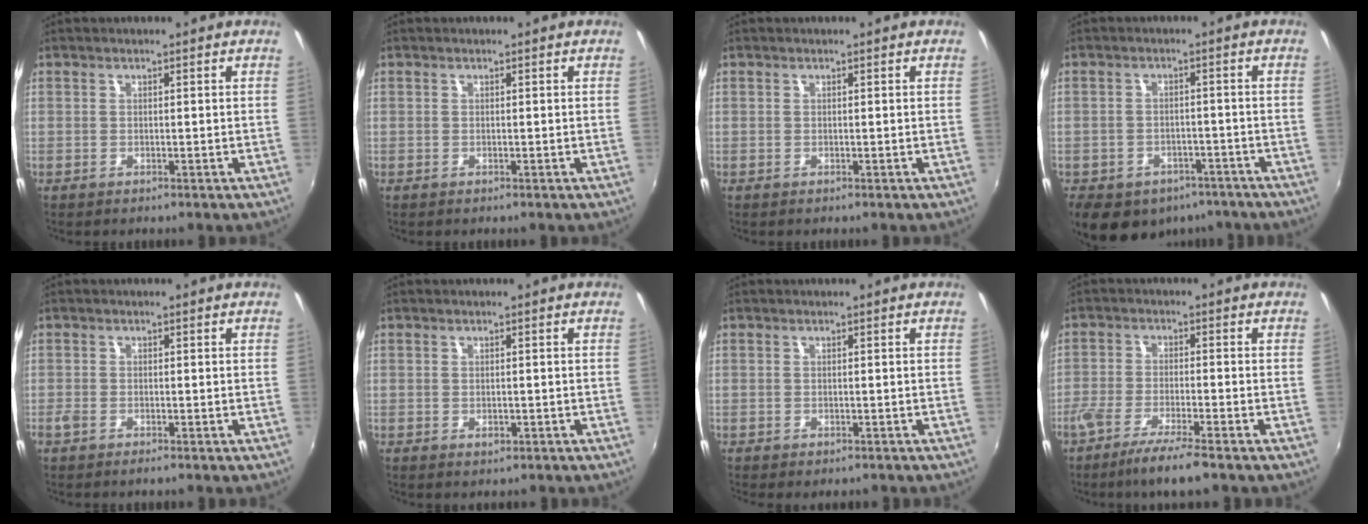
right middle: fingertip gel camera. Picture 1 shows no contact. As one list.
[{"total": 0.0}, {"total": 0.0}, {"total": 15.3, "force": [-9.9, 9.7, 6.5], "torque": [-0.157, -0.005, -0.126]}, {"total": 1.9, "force": [-1.4, 0.6, 1.1], "torque": [-0.026, -0.007, -0.030]}, {"total": 1.4, "force": [-0.7, 0.9, 0.8], "torque": [-0.012, -0.001, -0.008]}, {"total": 1.7, "force": [-1.3, 0.7, 0.8], "torque": [-0.017, -0.009, -0.017]}, {"total": 8.1, "force": [-6.1, 0.4, 5.4], "torque": [-0.118, -0.023, -0.110]}]